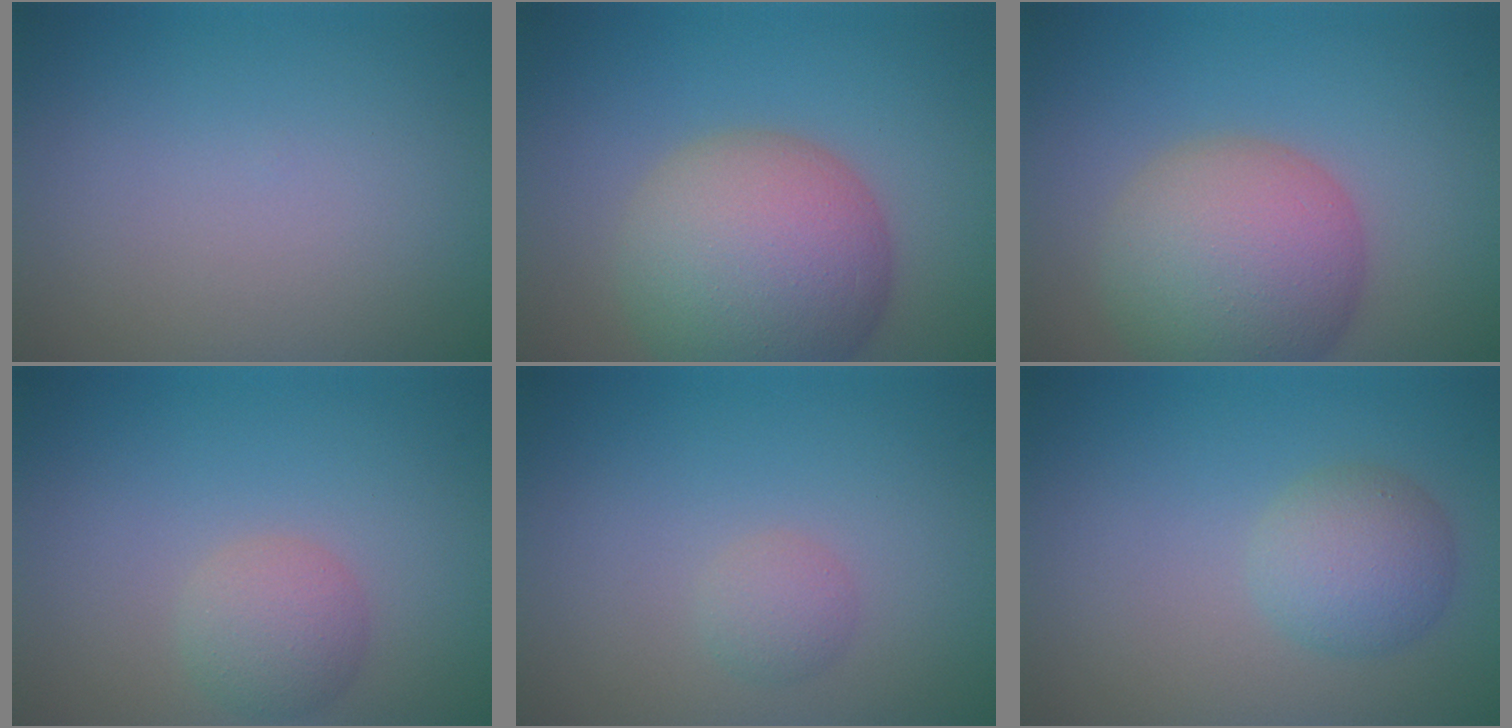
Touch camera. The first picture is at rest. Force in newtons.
{"total": 10.7, "press": 10.7, "slide": 0.8}
{"total": 9.2, "press": 9.2, "slide": 0.6}
{"total": 2.7, "press": 2.6, "slide": 0.2}
{"total": 1.4, "press": 1.4, "slide": 0.1}
{"total": 3.3, "press": 3.3, "slide": 0.2}